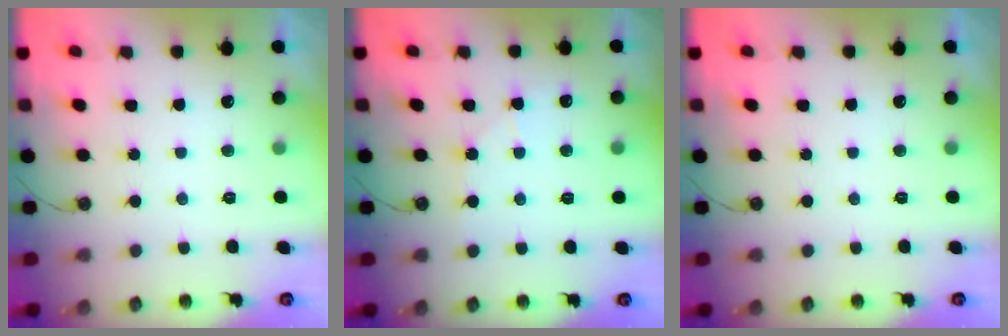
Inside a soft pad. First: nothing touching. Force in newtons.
{"total": 5.5, "press": 5.4, "slide": 0.9}
{"total": 0.0}